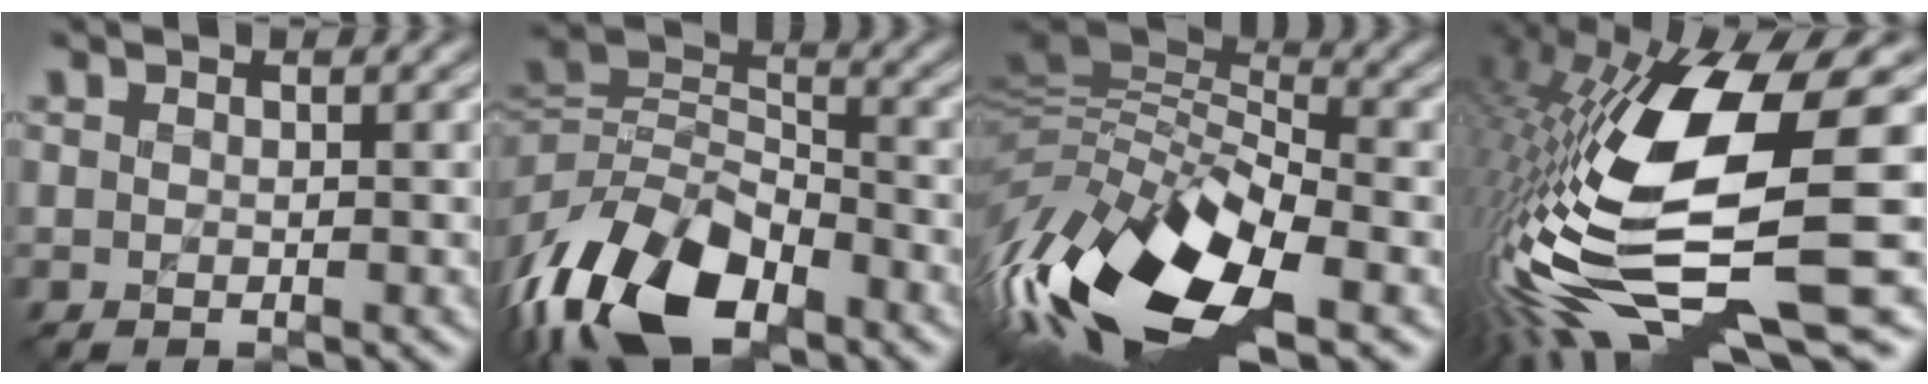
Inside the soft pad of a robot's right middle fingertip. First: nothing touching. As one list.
[{"total": 11.5, "force": [-6.2, 6.1, 7.5], "torque": [-0.146, 0.001, -0.123]}, {"total": 14.9, "force": [-6.9, 6.2, 11.7], "torque": [-0.237, 0.005, -0.127]}, {"total": 14.4, "force": [-1.9, 4.3, 13.7], "torque": [-0.286, -0.023, -0.013]}]